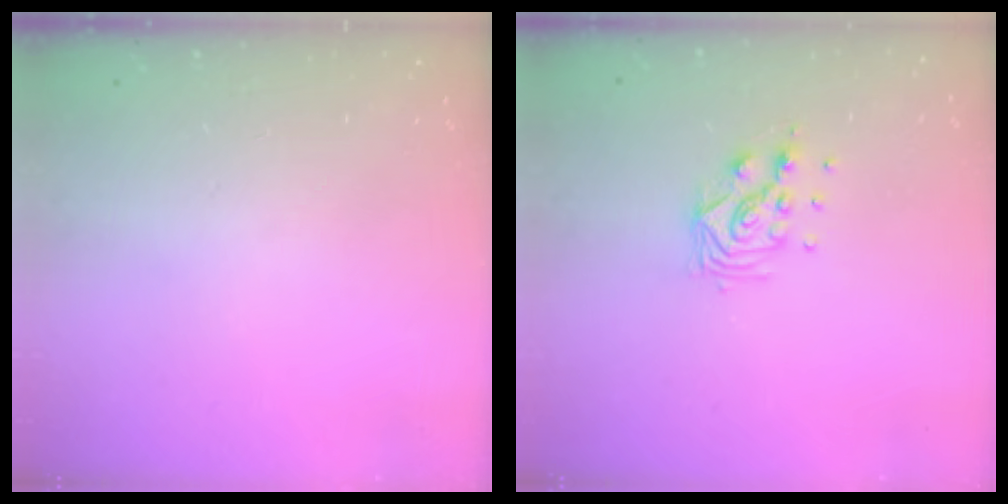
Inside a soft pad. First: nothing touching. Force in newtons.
{"total": 8.8, "press": 8.7, "slide": 0.9}